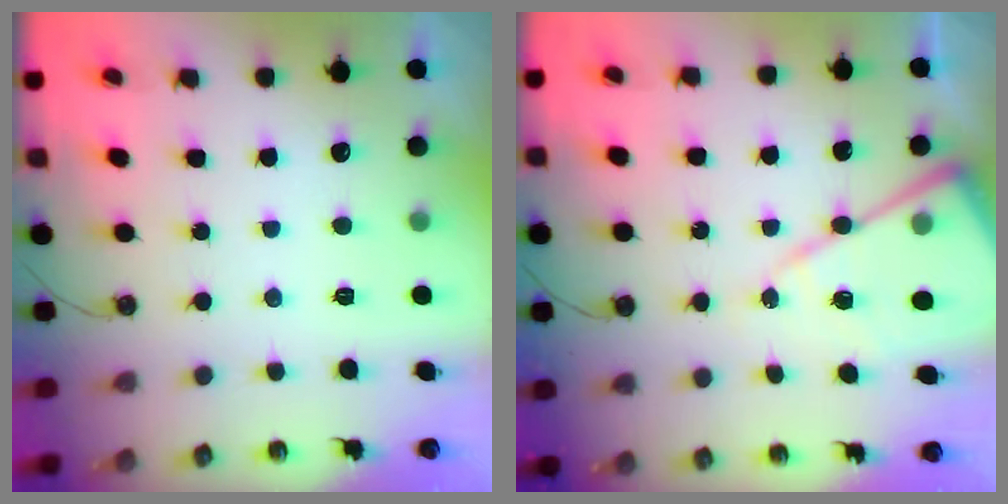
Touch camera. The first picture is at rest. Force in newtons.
{"total": 16.5, "press": 16.4, "slide": 1.6}